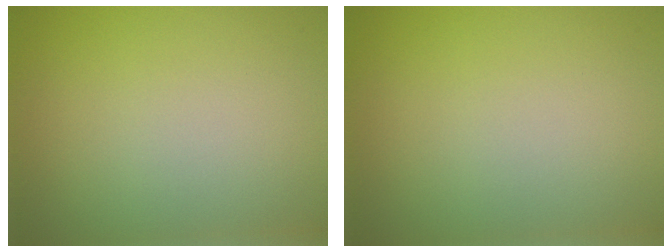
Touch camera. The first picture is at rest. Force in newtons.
{"total": 0.0}